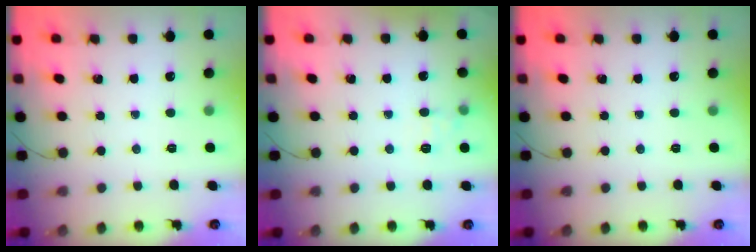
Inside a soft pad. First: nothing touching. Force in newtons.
{"total": 6.7, "press": 6.5, "slide": 1.7}
{"total": 0.0}